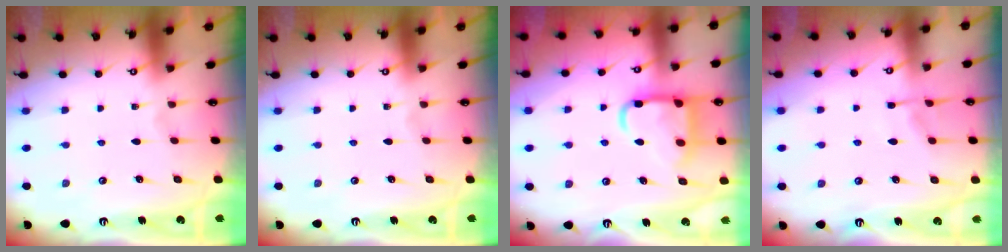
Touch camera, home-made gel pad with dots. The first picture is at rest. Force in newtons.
{"total": 0.0}
{"total": 13.6, "press": 13.5, "slide": 1.5}
{"total": 3.5, "press": 3.5, "slide": 0.7}